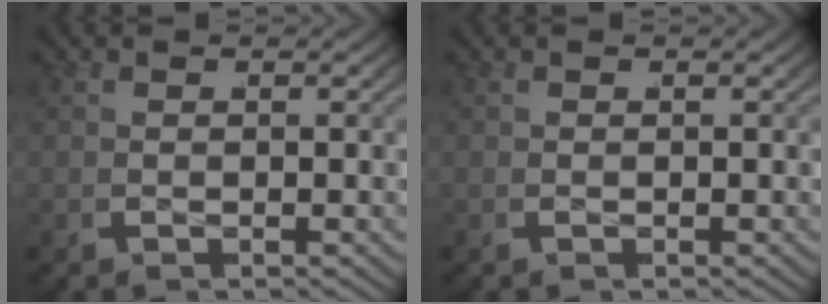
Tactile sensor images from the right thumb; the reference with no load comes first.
{"total": 0.0}